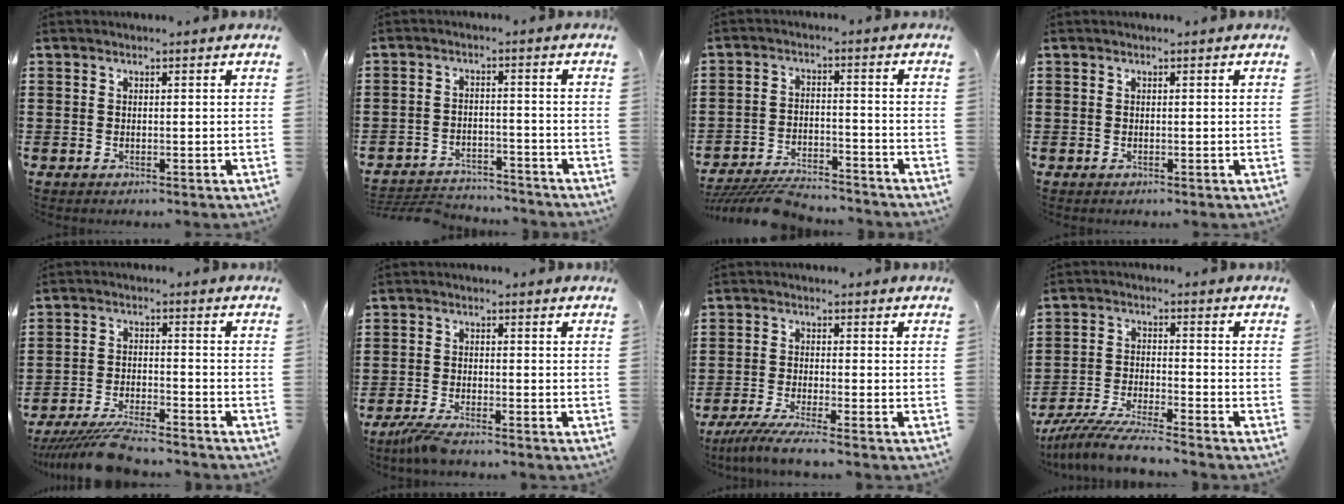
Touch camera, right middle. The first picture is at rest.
{"total": 4.1, "force": [-4.0, 0.7, 0.2], "torque": [-0.015, 0.004, -0.088]}
{"total": 6.0, "force": [-5.8, 0.7, 1.4], "torque": [-0.031, 0.005, -0.115]}
{"total": 0.0}
{"total": 7.0, "force": [-6.4, 0.5, 2.8], "torque": [-0.057, -0.001, -0.121]}
{"total": 2.9, "force": [-2.5, 0.0, 1.4], "torque": [-0.039, -0.007, -0.052]}
{"total": 3.8, "force": [-3.2, -0.4, 2.1], "torque": [-0.055, -0.019, -0.067]}
{"total": 6.6, "force": [-6.1, -0.3, 2.3], "torque": [-0.051, -0.014, -0.121]}